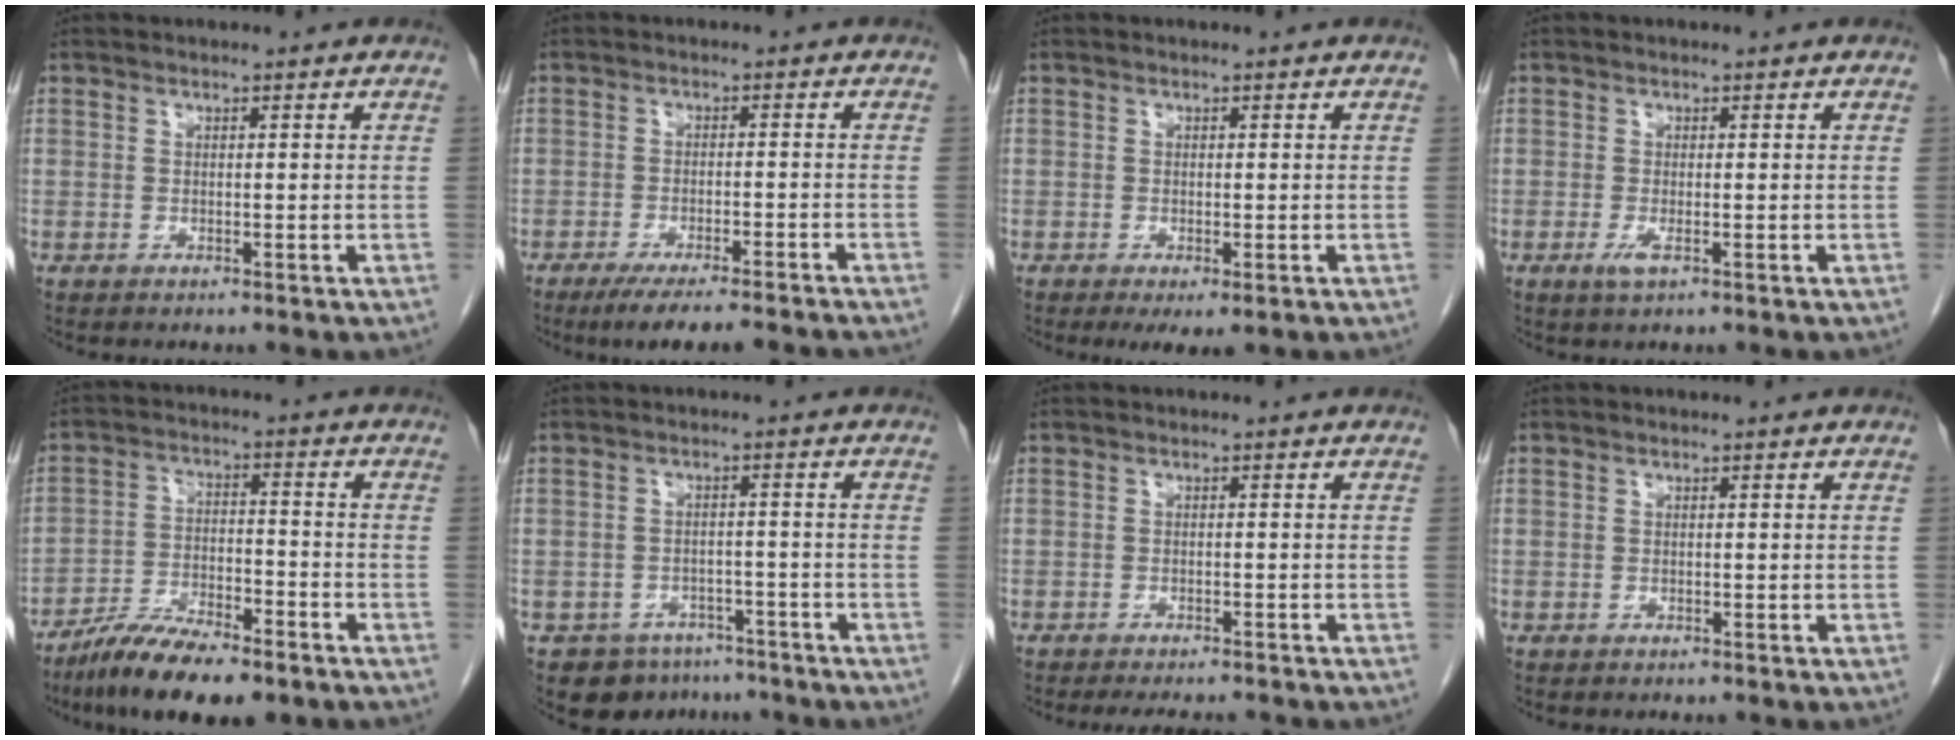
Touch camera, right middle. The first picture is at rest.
{"total": 10.4, "force": [-8.9, 0.2, 5.5], "torque": [-0.066, -0.020, -0.131]}
{"total": 2.9, "force": [-1.5, 0.8, 2.3], "torque": [-0.033, -0.009, -0.016]}
{"total": 1.7, "force": [-0.7, 0.3, 1.5], "torque": [-0.029, -0.004, -0.011]}
{"total": 11.3, "force": [-8.6, 2.5, 6.9], "torque": [-0.124, -0.019, -0.152]}
{"total": 6.8, "force": [-5.4, 4.1, 0.9], "torque": [-0.001, 0.009, -0.074]}
{"total": 6.9, "force": [-6.3, 1.3, 2.6], "torque": [-0.033, -0.010, -0.080]}
{"total": 0.0}